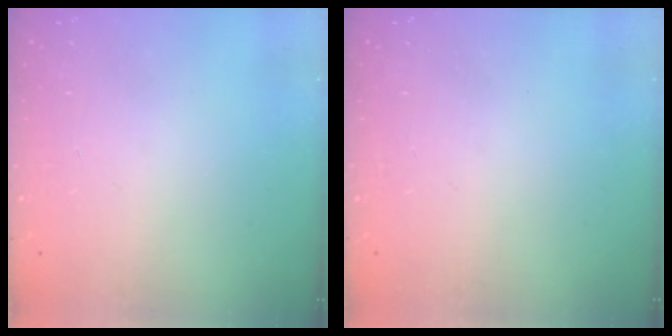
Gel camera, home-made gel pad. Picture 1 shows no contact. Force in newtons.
{"total": 0.0}